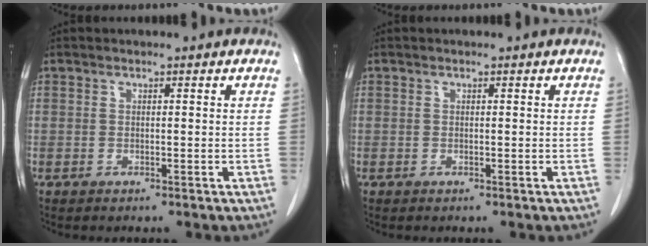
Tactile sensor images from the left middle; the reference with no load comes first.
{"total": 0.0}